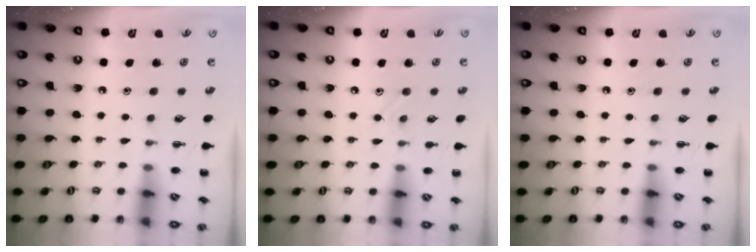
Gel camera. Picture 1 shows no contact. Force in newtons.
{"total": 6.7, "press": 6.4, "slide": 2.1}
{"total": 0.0}